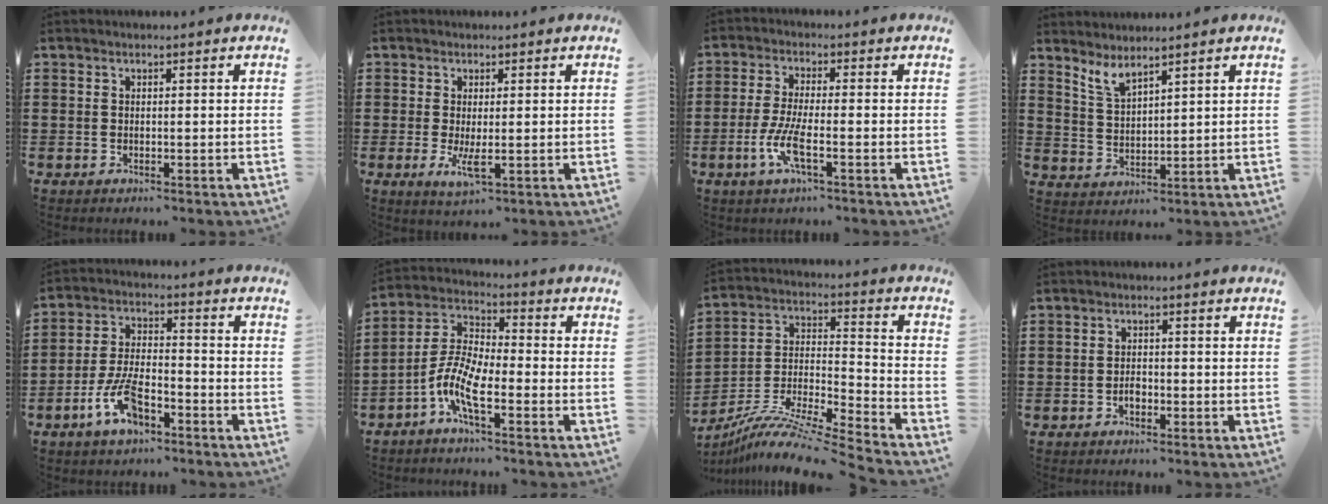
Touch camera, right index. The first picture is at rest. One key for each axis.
{"total": 3.5, "fx": -0.1, "fy": 1.2, "fz": 3.2, "tx": -0.065, "ty": -0.003, "tz": -0.003}
{"total": 6.0, "fx": -2.2, "fy": 1.2, "fz": 5.4, "tx": -0.118, "ty": -0.013, "tz": -0.046}
{"total": 3.6, "fx": 3.3, "fy": 0.6, "fz": 1.4, "tx": -0.037, "ty": -0.010, "tz": 0.060}
{"total": 8.1, "fx": -4.4, "fy": 3.5, "fz": 5.9, "tx": -0.136, "ty": 0.001, "tz": -0.083}
{"total": 7.6, "fx": -4.0, "fy": 2.3, "fz": 6.0, "tx": -0.159, "ty": -0.014, "tz": -0.085}
{"total": 10.8, "fx": -9.3, "fy": 0.6, "fz": 5.4, "tx": -0.100, "ty": 0.008, "tz": -0.187}
{"total": 1.9, "fx": -0.8, "fy": 1.1, "fz": 1.3, "tx": -0.027, "ty": 0.001, "tz": -0.015}